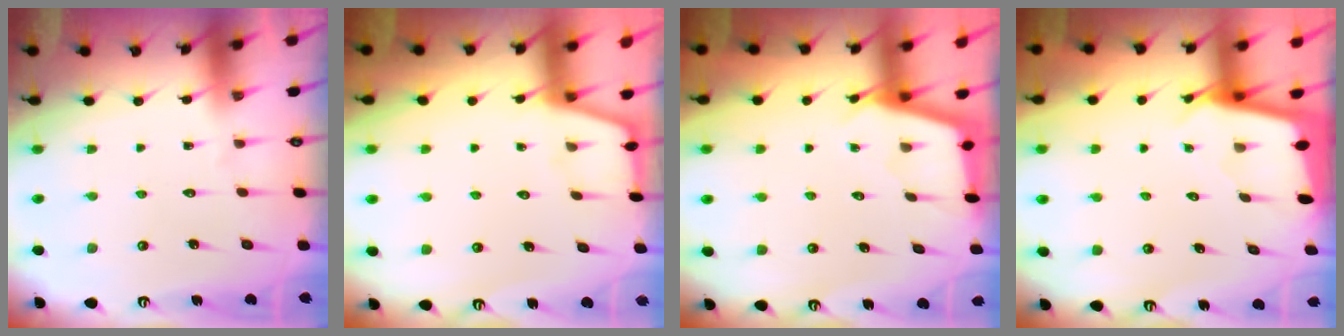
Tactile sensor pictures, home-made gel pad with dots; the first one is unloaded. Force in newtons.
{"total": 1.5, "press": 1.5, "slide": 0.2}
{"total": 2.5, "press": 2.5, "slide": 0.1}
{"total": 2.3, "press": 2.3, "slide": 0.1}